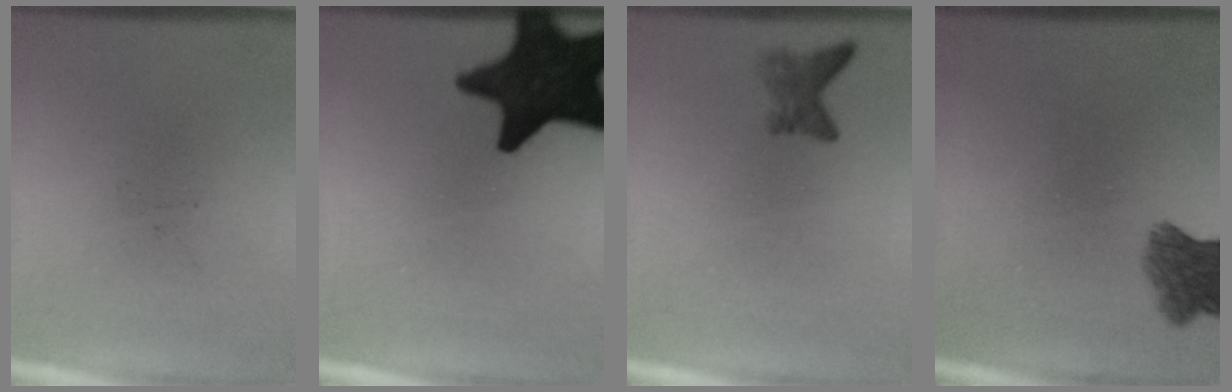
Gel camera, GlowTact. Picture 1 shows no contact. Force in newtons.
{"total": 17.8}
{"total": 2.0}
{"total": 5.3}